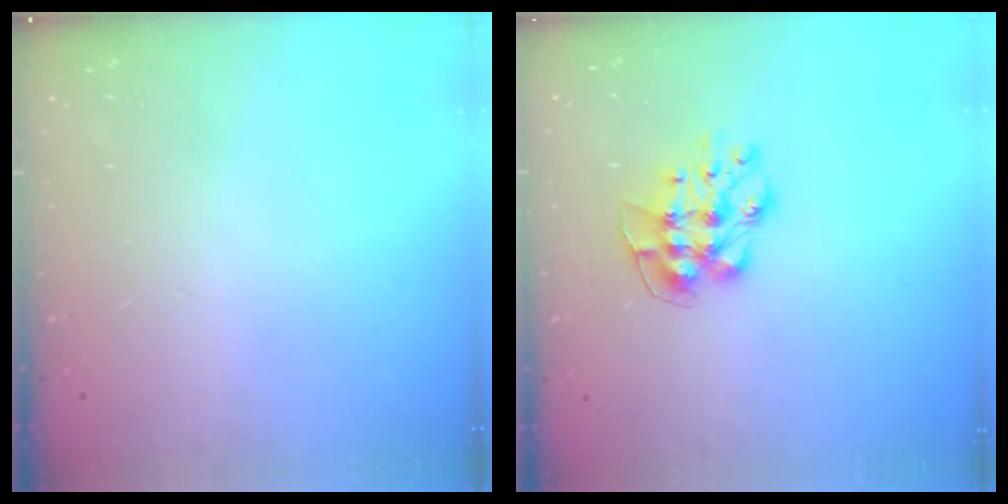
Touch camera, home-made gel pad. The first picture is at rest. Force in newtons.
{"total": 9.2, "press": 9.2, "slide": 0.9}